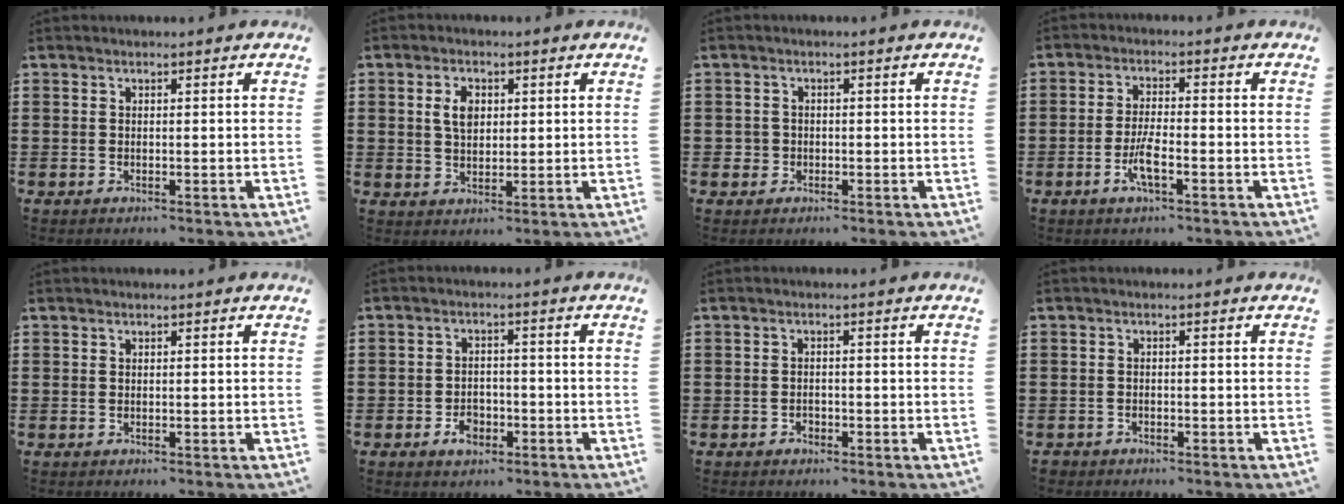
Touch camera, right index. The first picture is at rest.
{"total": 4.1, "force": [1.0, 2.5, 3.1], "torque": [-0.068, 0.012, 0.016]}
{"total": 1.5, "force": [-0.6, 1.4, 0.2], "torque": [-0.009, 0.003, -0.015]}
{"total": 4.3, "force": [-1.9, 0.9, 3.8], "torque": [-0.083, -0.005, -0.040]}
{"total": 0.0}
{"total": 3.4, "force": [-1.6, 2.3, 1.8], "torque": [-0.027, -0.001, -0.031]}
{"total": 0.9, "force": [-0.6, 0.6, 0.2], "torque": [-0.007, -0.002, -0.012]}
{"total": 1.0, "force": [-0.9, 0.4, 0.0], "torque": [-0.003, 0.001, -0.021]}